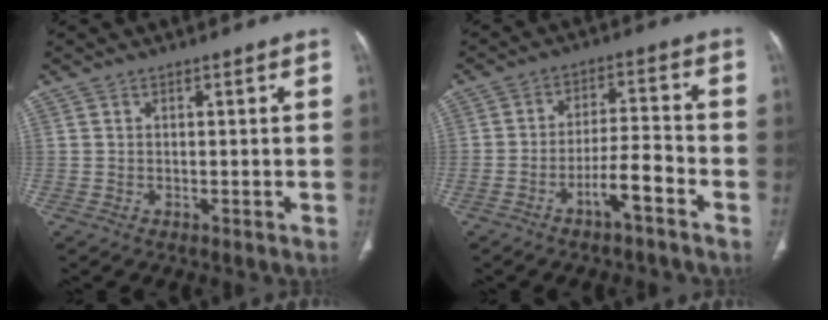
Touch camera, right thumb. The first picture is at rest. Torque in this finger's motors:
{"motor_torque": [0.95, 0.05, 0.67, -0.57, 0.03]}